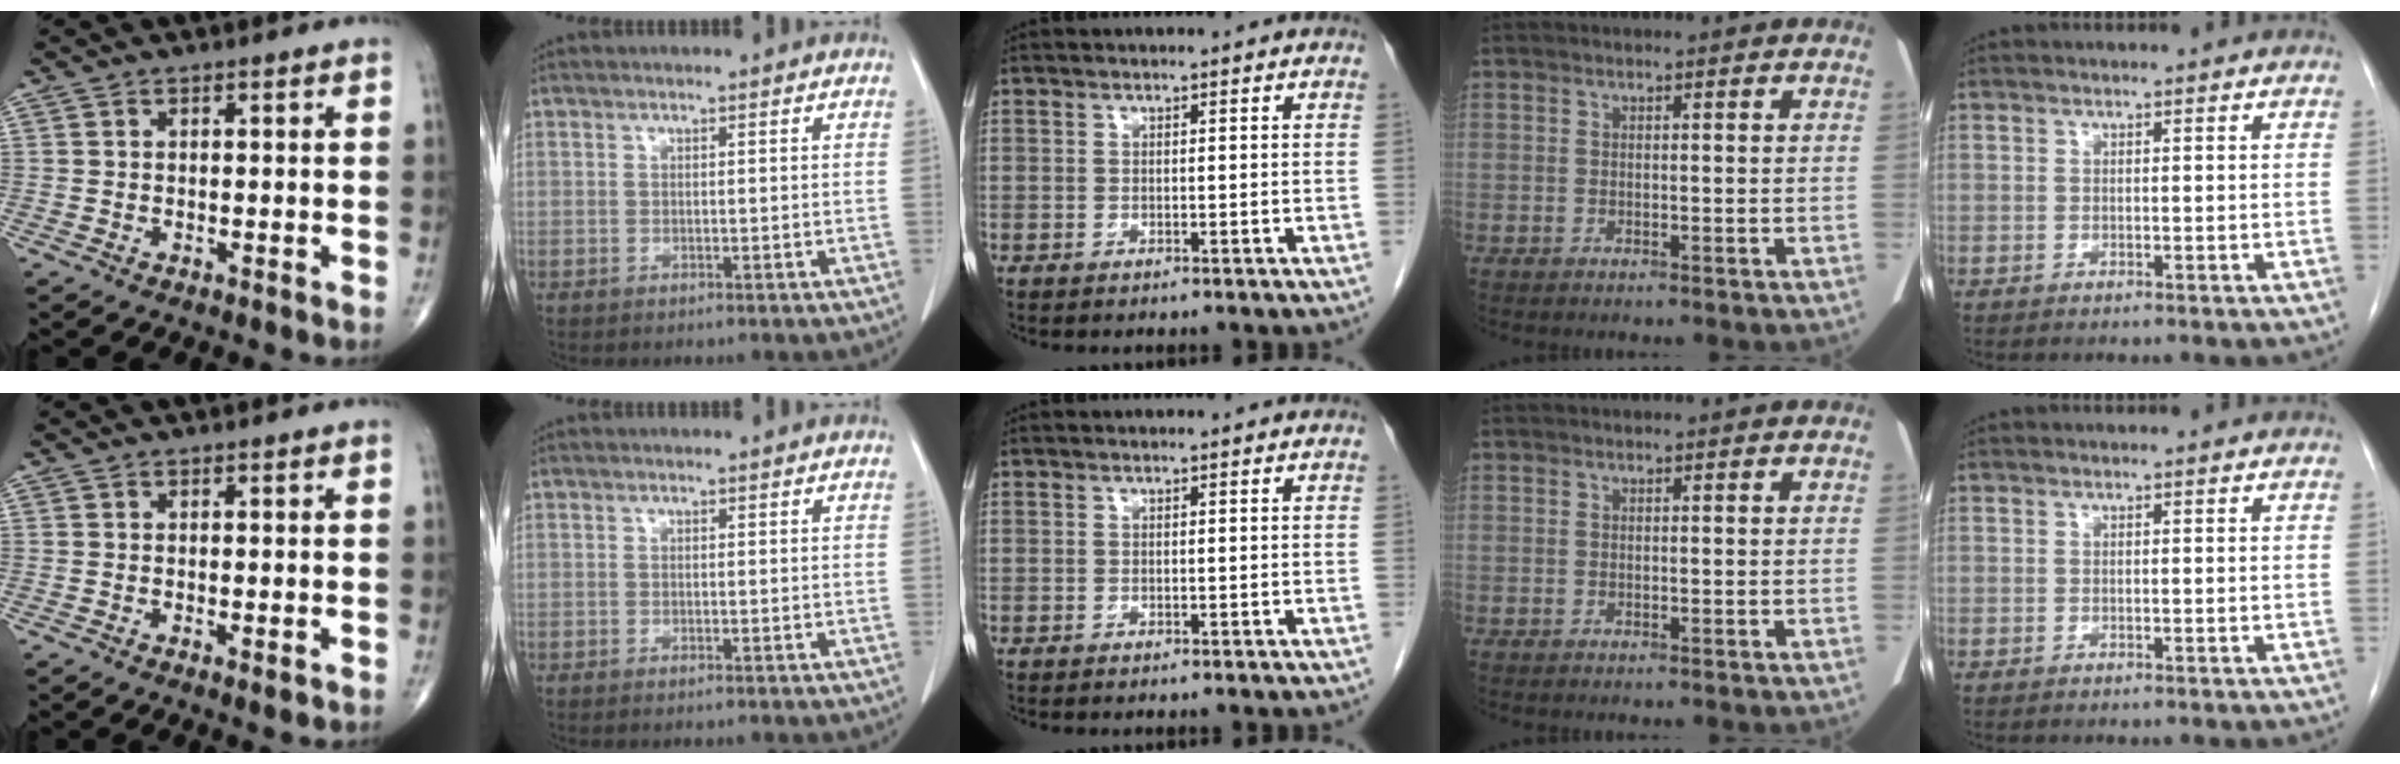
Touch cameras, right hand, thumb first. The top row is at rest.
{"thumb": {"total": 1.4, "force": [-0.5, 0.4, 1.3], "torque": [-0.022, -0.005, -0.006]}, "index": {"total": 0.6, "force": [-0.5, 0.0, 0.2], "torque": [-0.008, -0.001, -0.009]}}